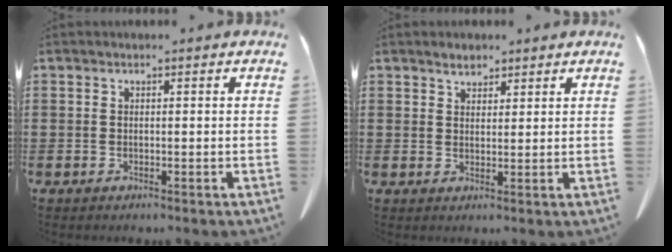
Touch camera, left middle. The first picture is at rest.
{"total": 2.4, "force": [2.1, 0.9, 0.6], "torque": [-0.007, -0.001, 0.040]}